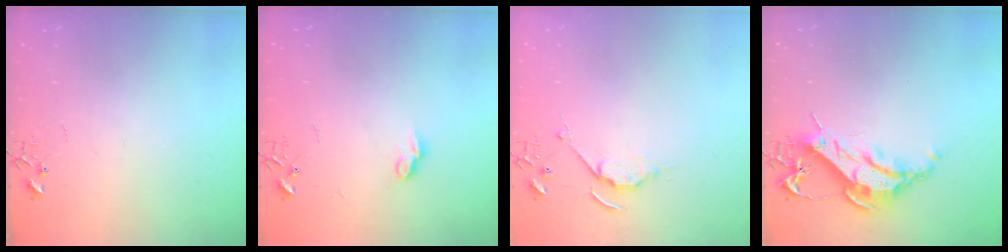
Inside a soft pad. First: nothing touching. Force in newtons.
{"total": 7.2, "press": 7.2, "slide": 0.2}
{"total": 6.5, "press": 6.5, "slide": 0.8}
{"total": 12.9, "press": 12.9, "slide": 1.2}